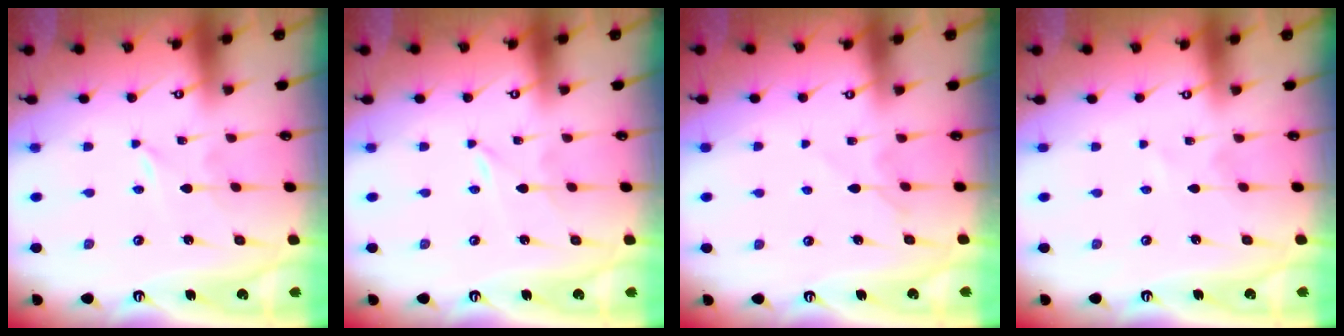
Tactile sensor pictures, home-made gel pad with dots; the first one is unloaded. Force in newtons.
{"total": 0.0}
{"total": 3.9, "press": 3.9, "slide": 0.6}
{"total": 0.0}